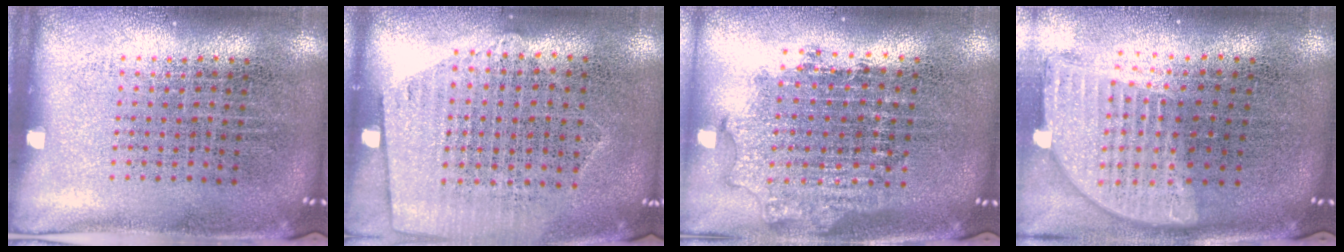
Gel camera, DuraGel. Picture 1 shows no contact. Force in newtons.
{"total": 1.3, "press": 1.1, "slide": 0.6}
{"total": 1.8, "press": 1.4, "slide": 1.1}
{"total": 1.9, "press": 1.5, "slide": 1.1}